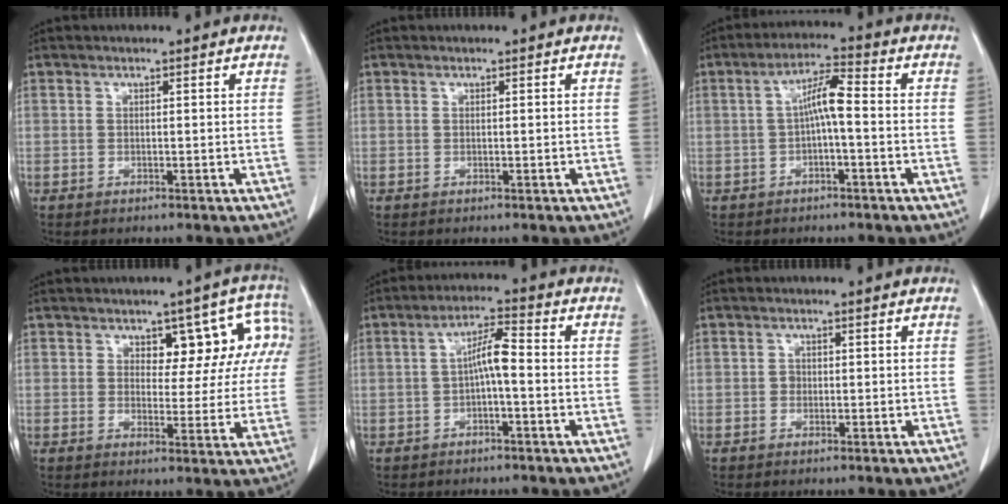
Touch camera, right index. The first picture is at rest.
{"total": 0.0}
{"total": 5.9, "force": [-0.2, 1.2, 5.8], "torque": [-0.114, 0.022, -0.004]}
{"total": 11.8, "force": [4.0, 6.9, 8.7], "torque": [-0.104, 0.037, 0.057]}
{"total": 5.5, "force": [-0.4, 1.3, 5.3], "torque": [-0.105, 0.022, -0.008]}
{"total": 1.5, "force": [-0.1, 1.3, 0.7], "torque": [-0.014, 0.010, 0.000]}